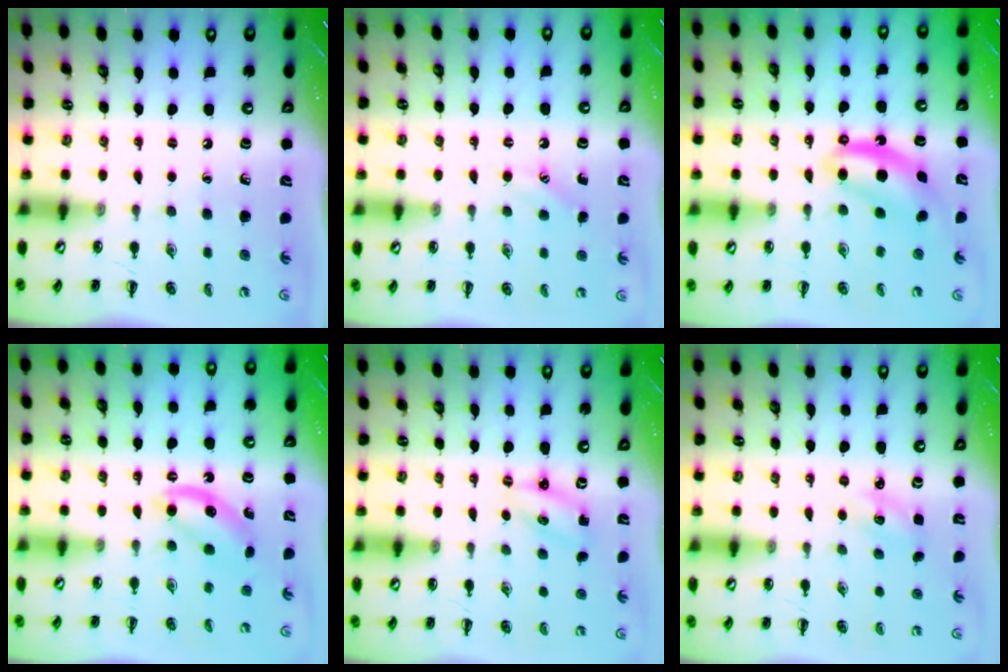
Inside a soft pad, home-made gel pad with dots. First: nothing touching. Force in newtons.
{"total": 2.5, "press": 2.5, "slide": 0.6}
{"total": 7.6, "press": 7.5, "slide": 1.2}
{"total": 5.3, "press": 5.1, "slide": 1.2}
{"total": 2.4, "press": 2.3, "slide": 0.5}
{"total": 1.6, "press": 1.5, "slide": 0.5}